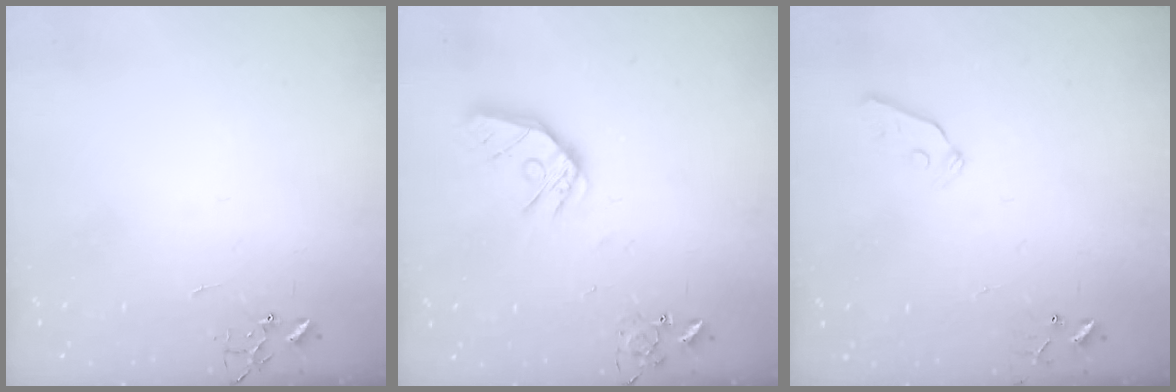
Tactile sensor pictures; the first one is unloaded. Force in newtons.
{"total": 14.1, "press": 14.0, "slide": 1.7}
{"total": 5.2, "press": 5.2, "slide": 0.6}